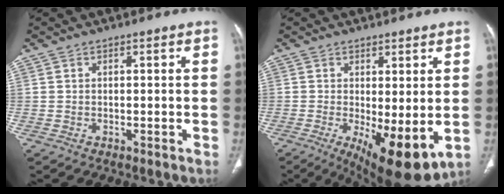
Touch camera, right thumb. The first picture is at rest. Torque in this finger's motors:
{"motor_torque": [-0.26, 0.82, 0.02, -0.08, 0.09]}